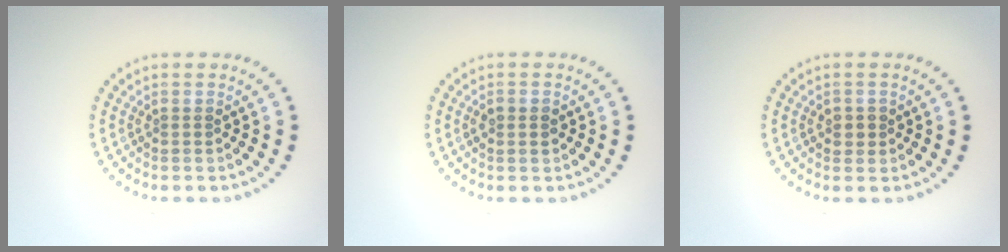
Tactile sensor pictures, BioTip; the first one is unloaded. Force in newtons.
{"total": 1.0, "press": 1.0, "slide": 0.1}
{"total": 1.2, "press": 1.2, "slide": 0.4}